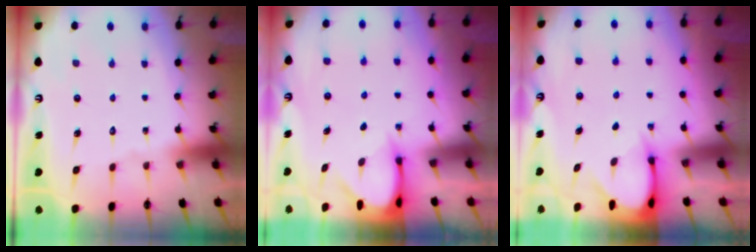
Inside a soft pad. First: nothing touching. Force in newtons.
{"total": 3.8, "press": 3.8, "slide": 0.3}
{"total": 3.5, "press": 3.5, "slide": 0.3}